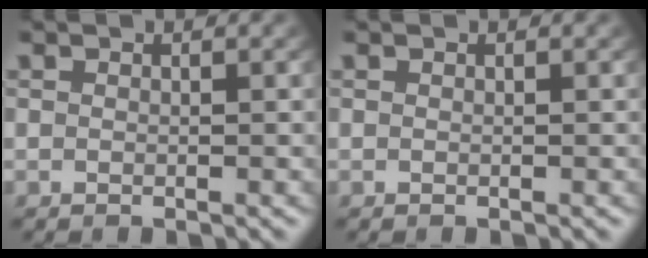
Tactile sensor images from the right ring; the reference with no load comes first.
{"total": 0.0}